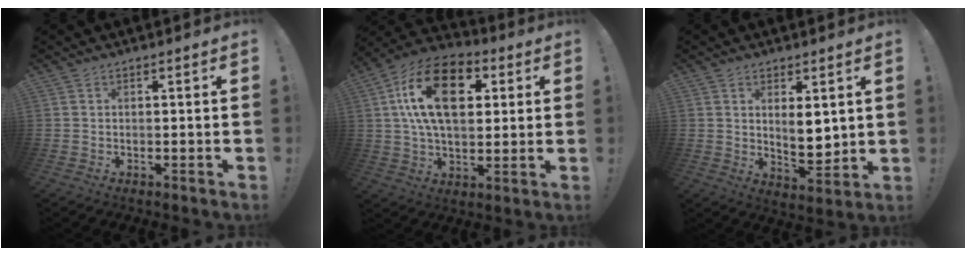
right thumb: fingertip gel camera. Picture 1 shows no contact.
{"total": 20.7, "force": [5.7, 12.3, 15.7], "torque": [-0.270, -0.007, 0.096]}
{"total": 7.6, "force": [2.3, 3.6, 6.2], "torque": [-0.082, -0.029, 0.043]}